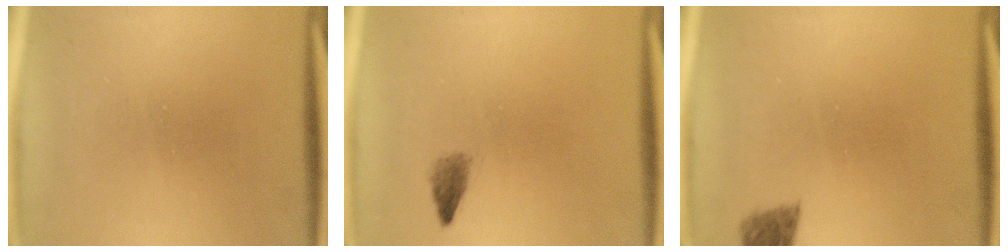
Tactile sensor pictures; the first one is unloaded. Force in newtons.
{"total": 1.5}
{"total": 2.7}